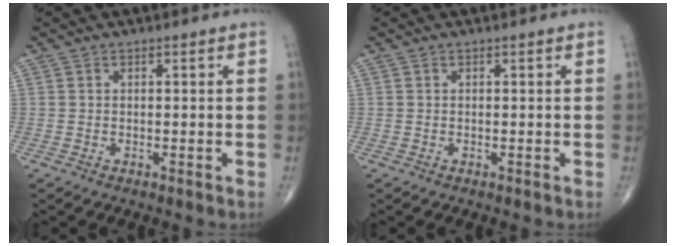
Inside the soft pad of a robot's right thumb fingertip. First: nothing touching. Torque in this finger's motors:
{"motor_torque": [0.01, 0.01, -0.05, -0.05, 0.00]}